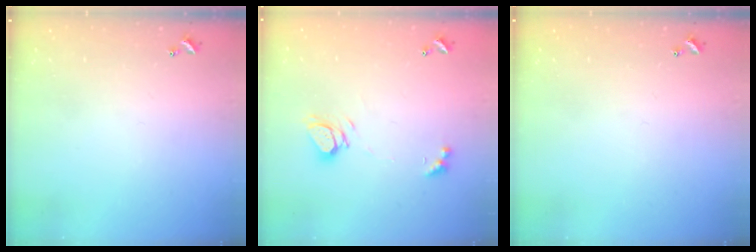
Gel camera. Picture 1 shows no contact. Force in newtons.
{"total": 6.6, "press": 6.6, "slide": 0.9}
{"total": 0.0}